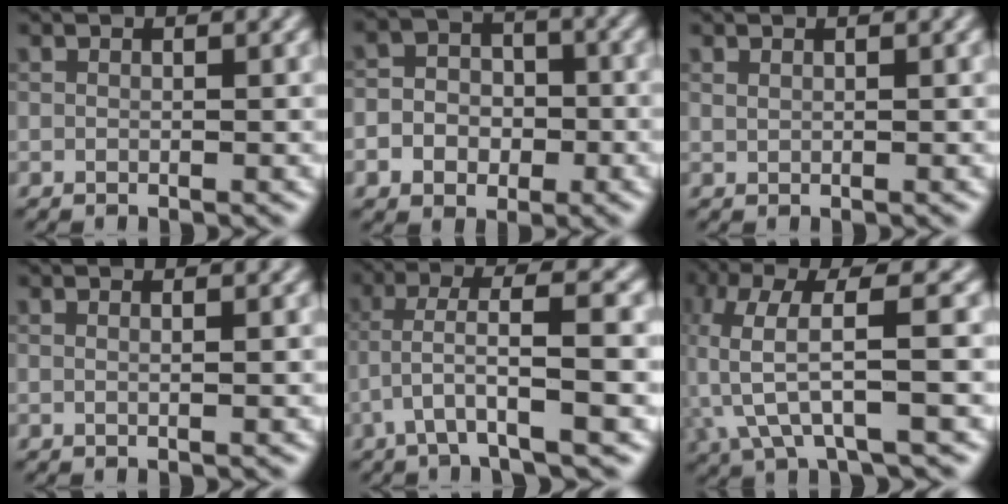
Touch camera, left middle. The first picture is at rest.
{"total": 5.5, "force": [-1.5, 4.8, 2.2], "torque": [-0.019, 0.002, -0.049]}
{"total": 0.8, "force": [0.7, 0.3, 0.3], "torque": [-0.012, -0.010, 0.007]}
{"total": 1.4, "force": [0.6, 0.7, 1.0], "torque": [-0.011, -0.008, -0.009]}
{"total": 5.7, "force": [-1.5, 0.8, 5.4], "torque": [-0.108, 0.010, -0.036]}
{"total": 6.8, "force": [-1.0, 1.9, 6.5], "torque": [-0.151, 0.004, -0.030]}